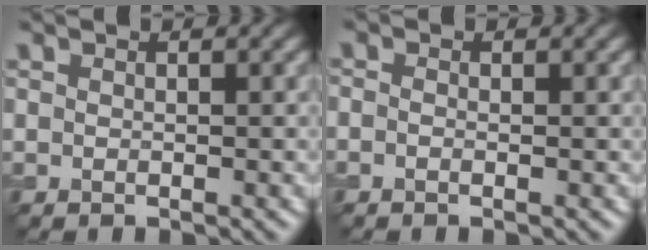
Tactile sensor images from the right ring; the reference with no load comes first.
{"total": 0.9, "force": [-0.2, 0.5, 0.7], "torque": [-0.015, -0.006, -0.013]}